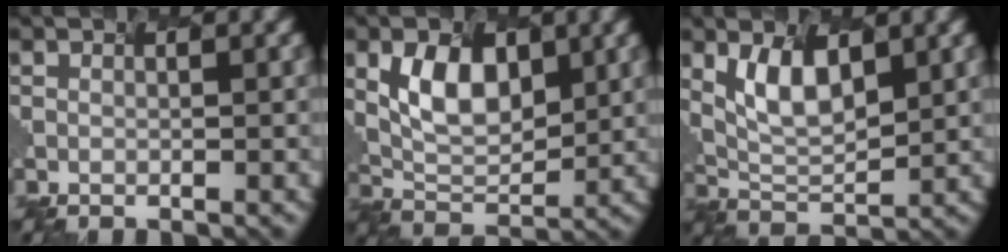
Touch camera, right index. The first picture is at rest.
{"total": 4.4, "force": [1.0, 2.7, 3.3], "torque": [-0.073, -0.004, 0.032]}
{"total": 3.8, "force": [1.3, 1.9, 3.1], "torque": [-0.074, -0.005, 0.041]}